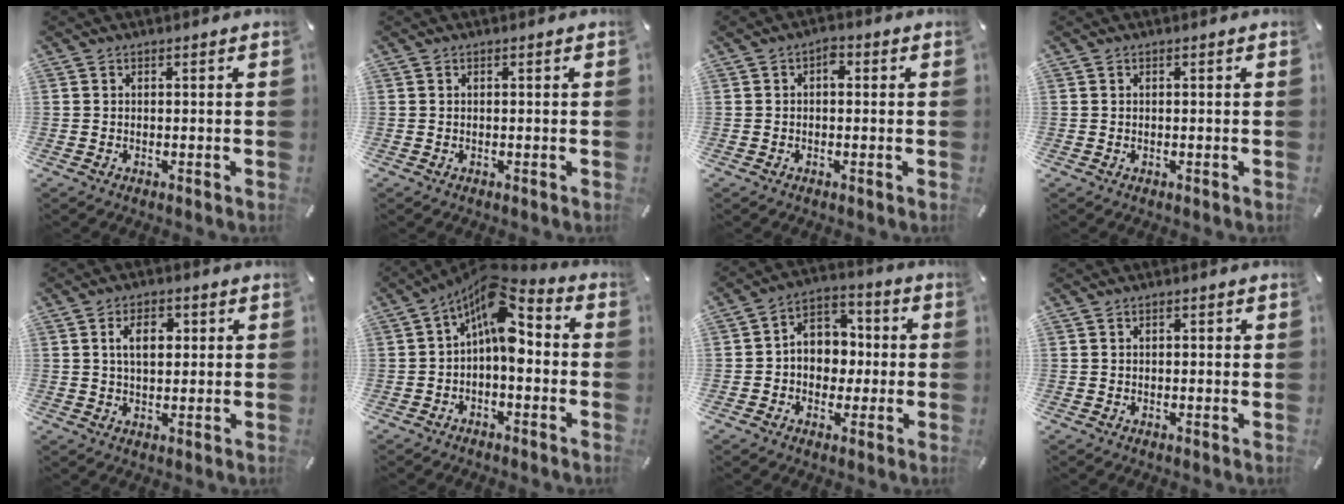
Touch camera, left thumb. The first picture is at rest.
{"total": 0.0}
{"total": 2.4, "force": [0.0, 1.5, 1.9], "torque": [-0.031, 0.008, -0.005]}
{"total": 0.0}
{"total": 6.2, "force": [1.5, 4.0, 4.5], "torque": [-0.074, 0.003, 0.020]}
{"total": 10.8, "force": [2.2, 5.5, 9.0], "torque": [-0.142, -0.029, 0.037]}
{"total": 8.4, "force": [-1.0, 7.5, 3.5], "torque": [-0.051, 0.013, -0.018]}
{"total": 0.8, "force": [0.2, 0.6, 0.5], "torque": [-0.009, 0.006, 0.002]}